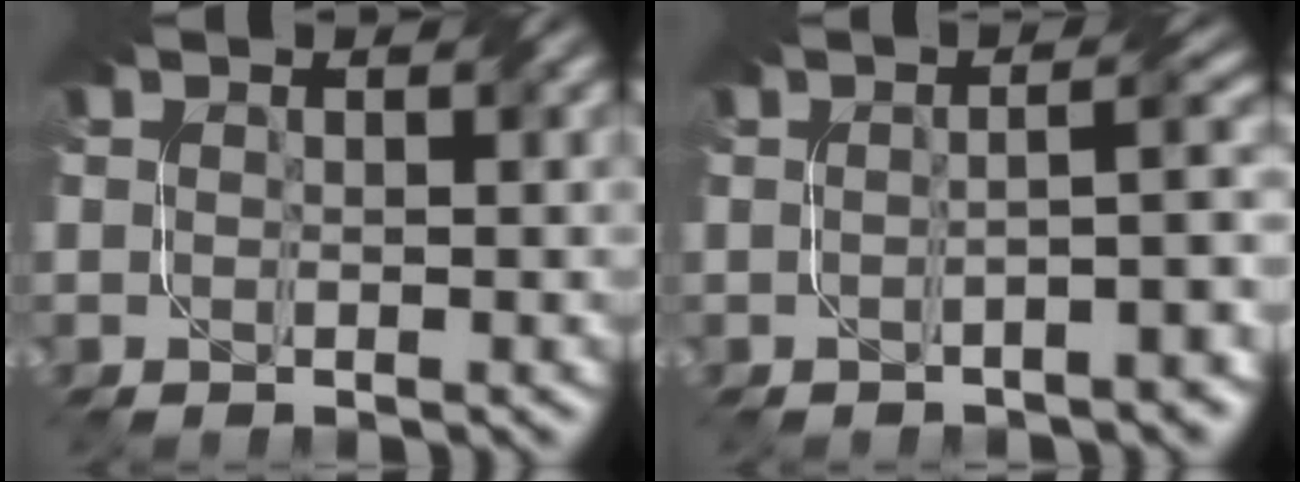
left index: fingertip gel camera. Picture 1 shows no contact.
{"total": 4.2, "force": [-1.2, 1.1, 3.9], "torque": [-0.039, 0.013, -0.024]}